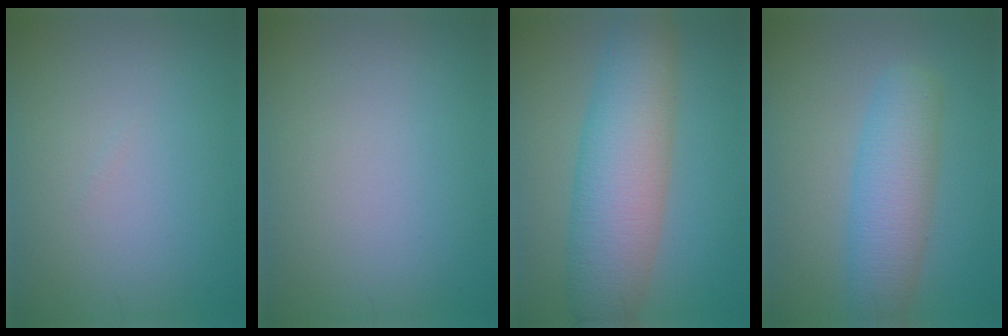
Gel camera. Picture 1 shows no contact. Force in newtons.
{"total": 0.0}
{"total": 8.7, "press": 8.7, "slide": 0.5}
{"total": 5.4, "press": 5.4, "slide": 0.3}